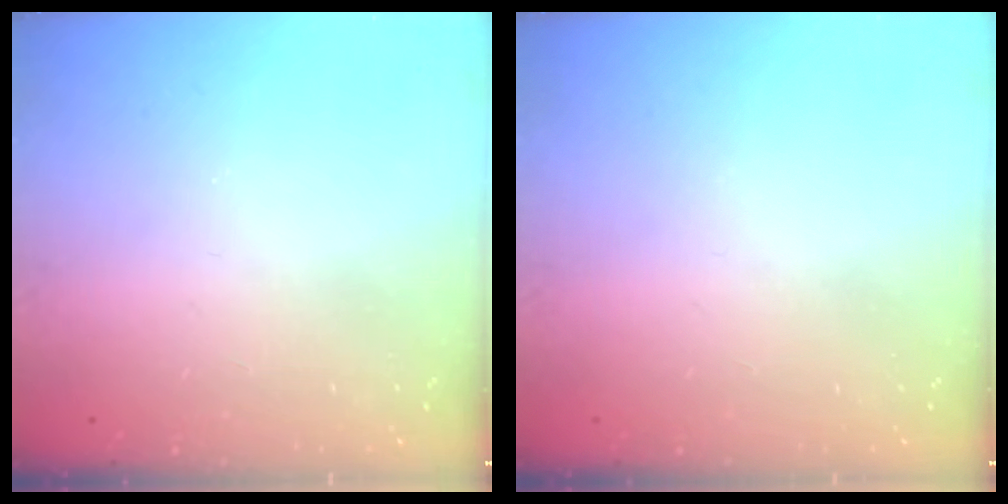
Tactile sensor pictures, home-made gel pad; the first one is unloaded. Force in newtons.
{"total": 0.0}